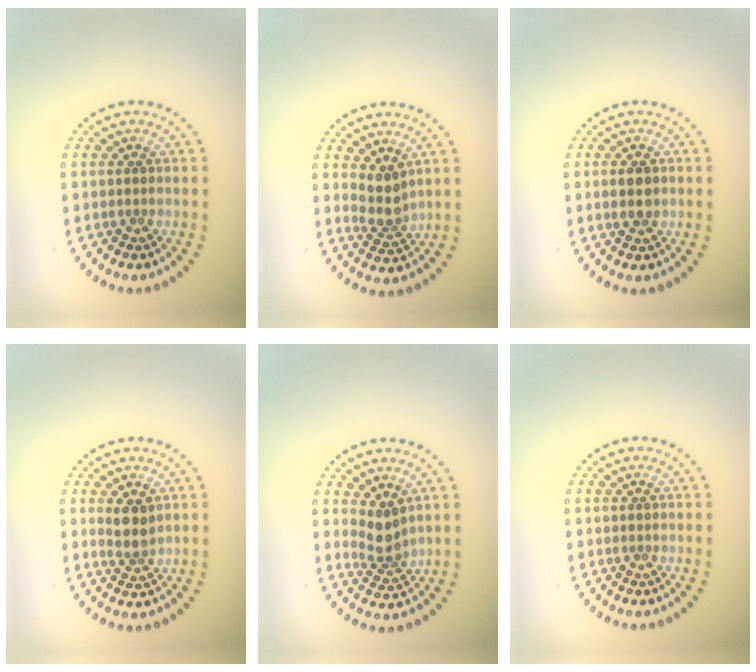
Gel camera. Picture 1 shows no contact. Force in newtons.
{"total": 2.5, "press": 2.0, "slide": 1.5}
{"total": 1.9, "press": 1.9, "slide": 0.1}
{"total": 2.3, "press": 2.0, "slide": 1.0}
{"total": 2.4, "press": 1.8, "slide": 1.6}
{"total": 0.0}